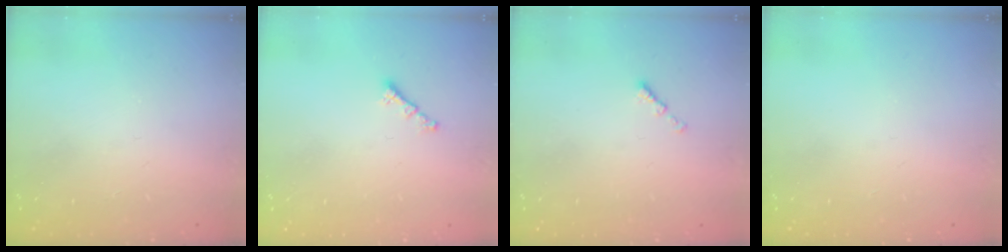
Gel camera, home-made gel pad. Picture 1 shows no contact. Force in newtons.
{"total": 0.6, "press": 0.5, "slide": 0.4}
{"total": 0.0}
{"total": 0.0}